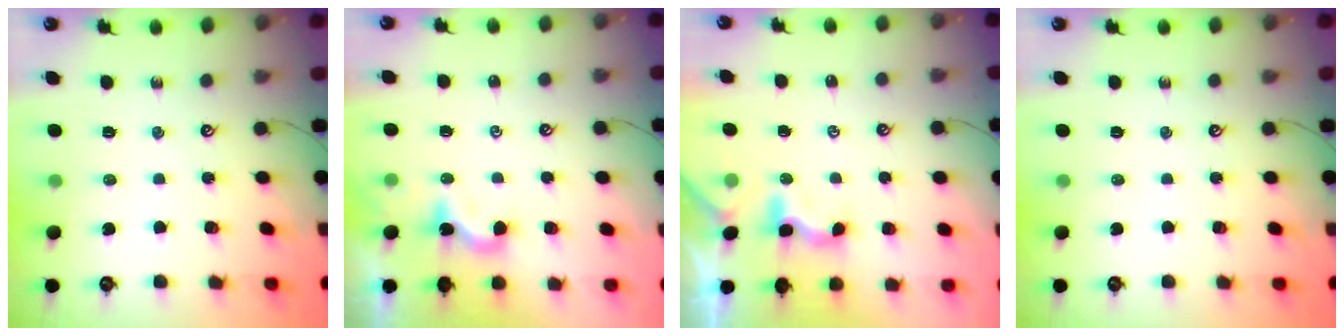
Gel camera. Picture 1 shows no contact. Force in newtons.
{"total": 1.3, "press": 1.2, "slide": 0.5}
{"total": 1.7, "press": 1.6, "slide": 0.5}
{"total": 0.0}